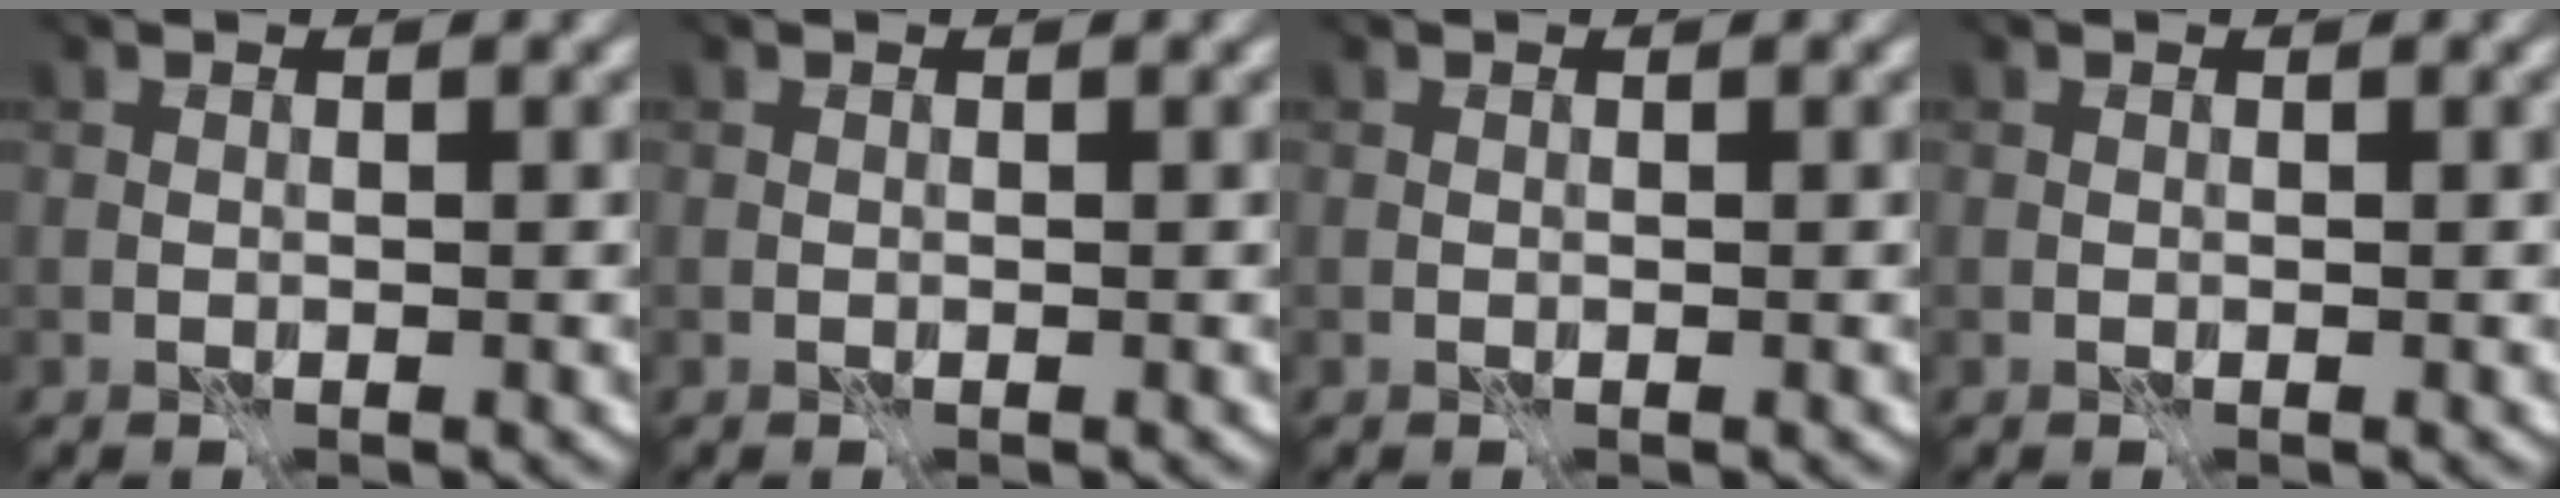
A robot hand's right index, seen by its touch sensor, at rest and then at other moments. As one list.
[{"total": 0.0}, {"total": 0.0}, {"total": 0.0}]